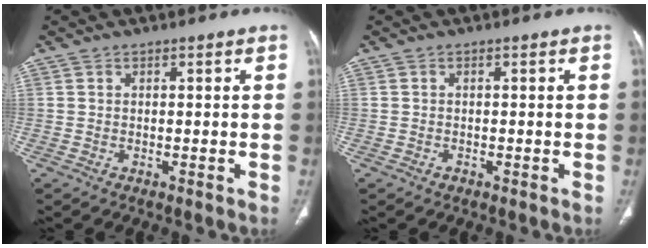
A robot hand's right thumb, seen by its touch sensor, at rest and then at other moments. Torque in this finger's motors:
{"motor_torque": [0.07, 0.18, -0.17, 0.13, 0.03]}